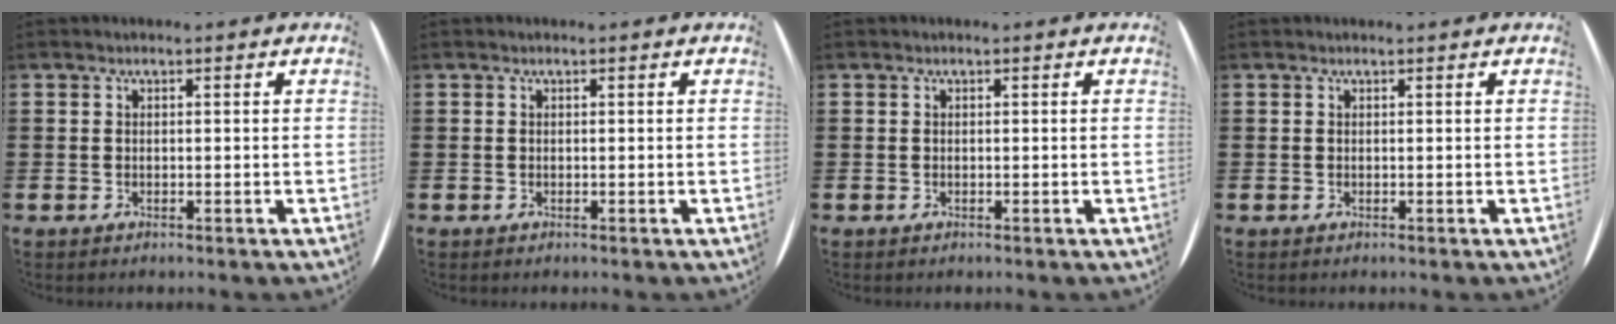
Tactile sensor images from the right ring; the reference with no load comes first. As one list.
[{"total": 0.0}, {"total": 0.0}, {"total": 0.0}]